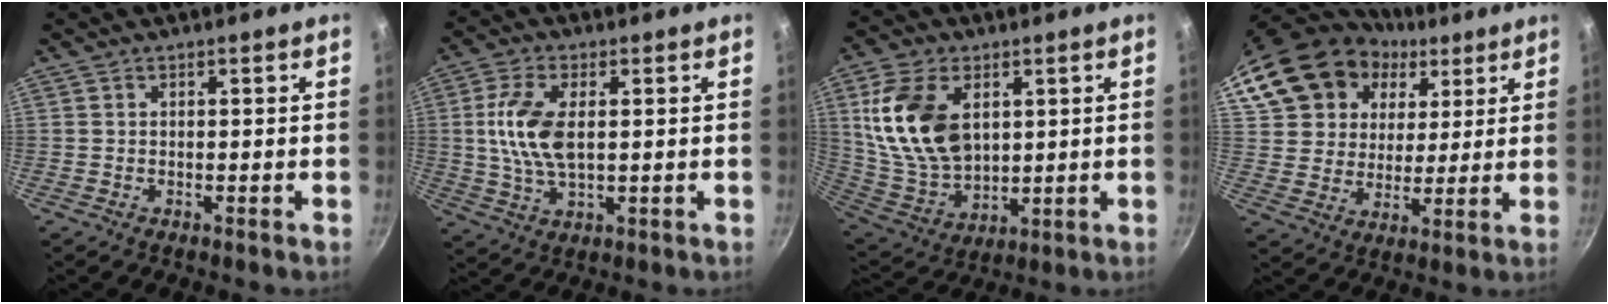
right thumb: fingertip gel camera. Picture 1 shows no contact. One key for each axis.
{"total": 10.1, "fx": 1.2, "fy": 5.1, "fz": 8.7, "tx": -0.173, "ty": 0.002, "tz": 0.022}
{"total": 17.6, "fx": 4.4, "fy": 11.4, "fz": 12.6, "tx": -0.221, "ty": -0.018, "tz": 0.101}
{"total": 21.0, "fx": 9.9, "fy": 16.0, "fz": 9.3, "tx": -0.169, "ty": 0.015, "tz": 0.180}